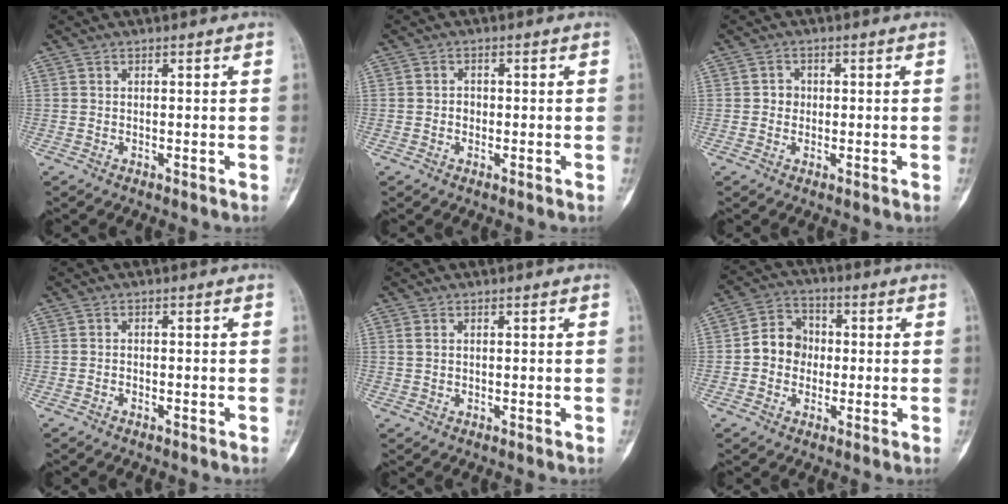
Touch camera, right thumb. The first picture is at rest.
{"total": 1.7, "force": [-0.2, 1.5, 0.7], "torque": [-0.002, 0.006, -0.005]}
{"total": 2.0, "force": [0.0, 1.8, 0.7], "torque": [0.001, 0.006, -0.004]}
{"total": 0.7, "force": [-0.6, 0.3, 0.3], "torque": [-0.011, 0.006, -0.009]}
{"total": 1.2, "force": [0.4, 0.8, 0.8], "torque": [-0.021, 0.003, 0.013]}
{"total": 7.7, "force": [-0.5, 6.8, 3.6], "torque": [-0.034, 0.023, -0.022]}